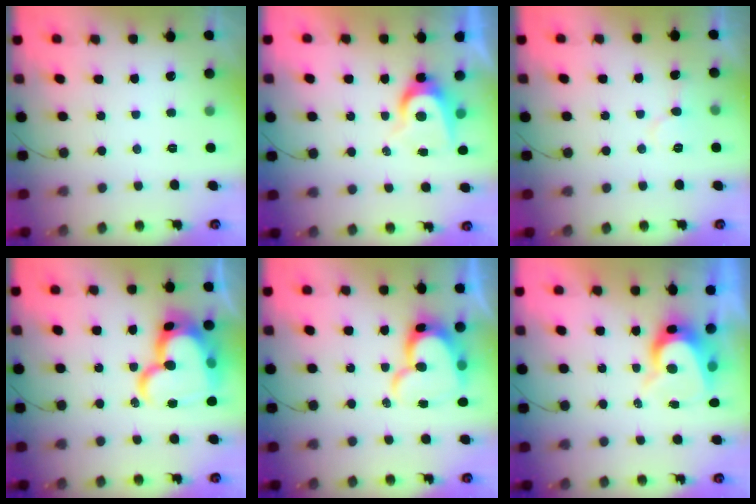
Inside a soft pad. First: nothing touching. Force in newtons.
{"total": 7.0, "press": 6.9, "slide": 0.4}
{"total": 5.5, "press": 5.5, "slide": 0.5}
{"total": 23.4, "press": 23.3, "slide": 2.4}
{"total": 14.8, "press": 14.7, "slide": 1.4}
{"total": 8.0, "press": 8.0, "slide": 0.6}